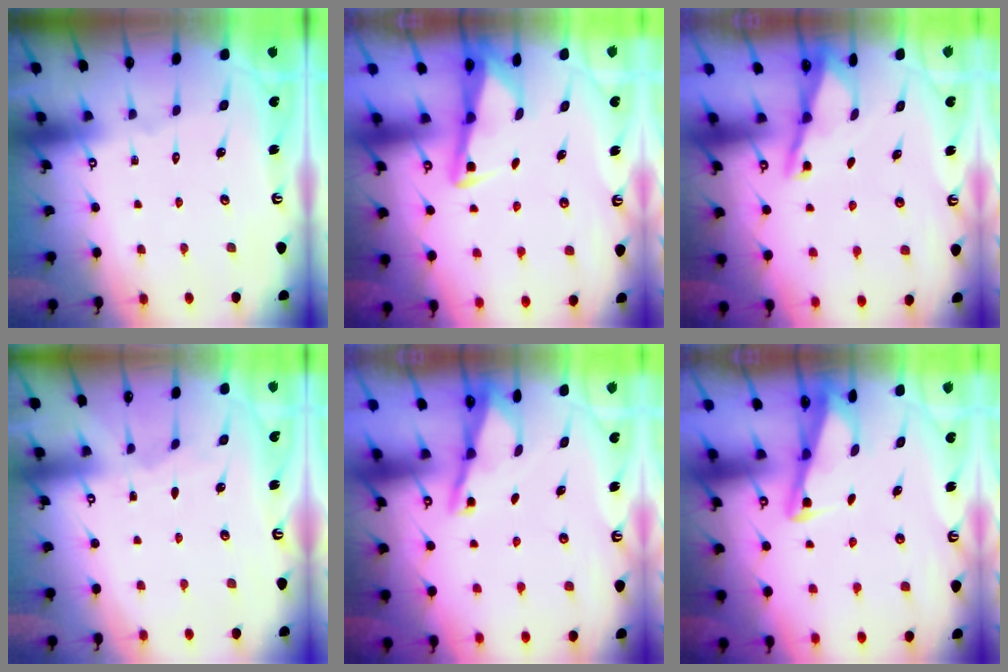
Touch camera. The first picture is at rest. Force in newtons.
{"total": 2.9, "press": 2.8, "slide": 0.4}
{"total": 2.9, "press": 2.8, "slide": 0.3}
{"total": 2.6, "press": 2.6, "slide": 0.4}
{"total": 2.9, "press": 2.8, "slide": 0.3}
{"total": 2.7, "press": 2.6, "slide": 0.4}